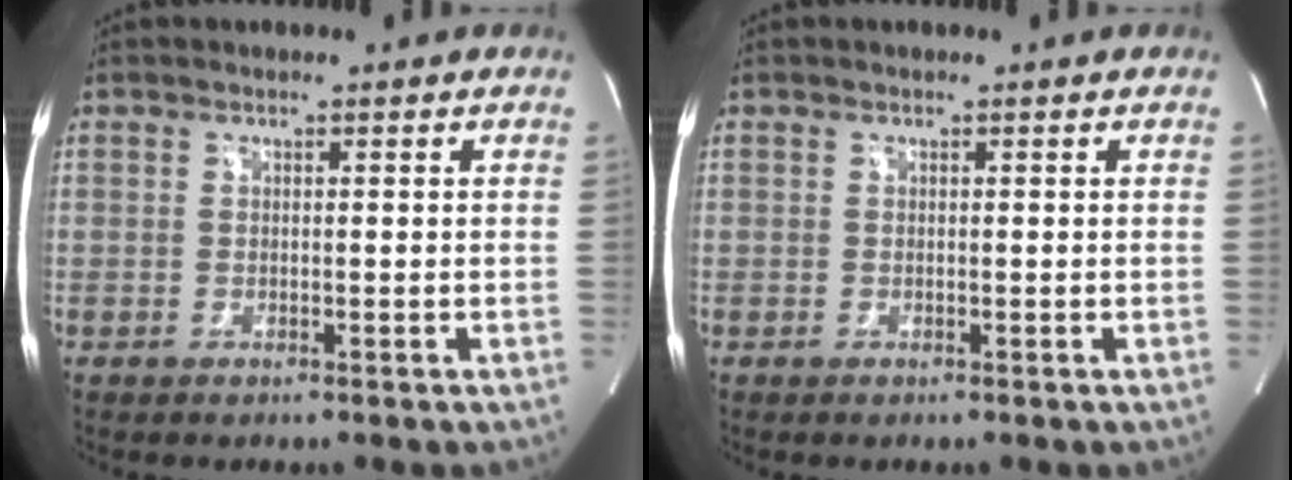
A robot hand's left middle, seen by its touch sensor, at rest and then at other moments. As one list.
[{"total": 0.0}]